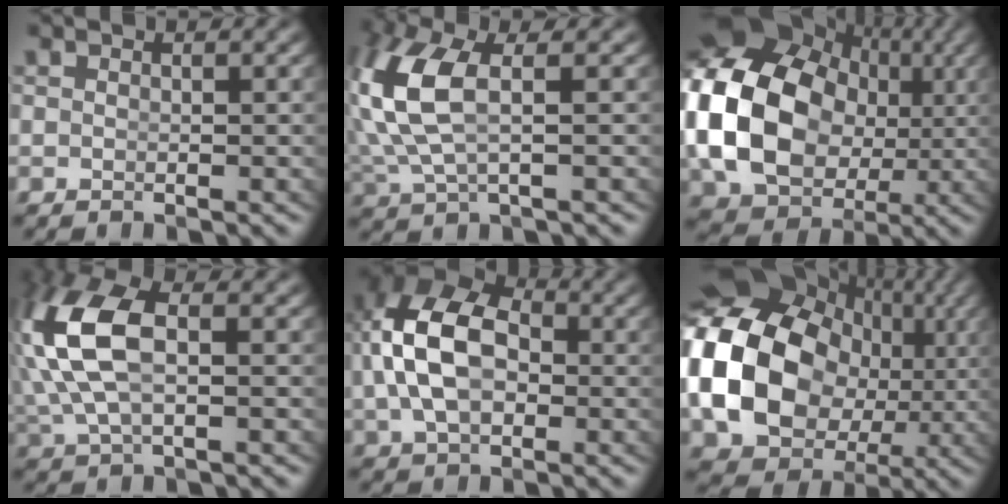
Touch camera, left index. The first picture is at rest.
{"total": 6.5, "force": [1.3, 3.3, 5.5], "torque": [-0.148, -0.013, 0.038]}
{"total": 18.4, "force": [2.3, 14.1, 11.5], "torque": [-0.240, -0.029, 0.045]}
{"total": 7.4, "force": [1.1, 3.6, 6.4], "torque": [-0.161, -0.005, 0.033]}
{"total": 10.2, "force": [1.4, 7.0, 7.3], "torque": [-0.148, -0.002, 0.023]}
{"total": 20.5, "force": [2.2, 15.6, 13.2], "torque": [-0.262, -0.032, 0.042]}